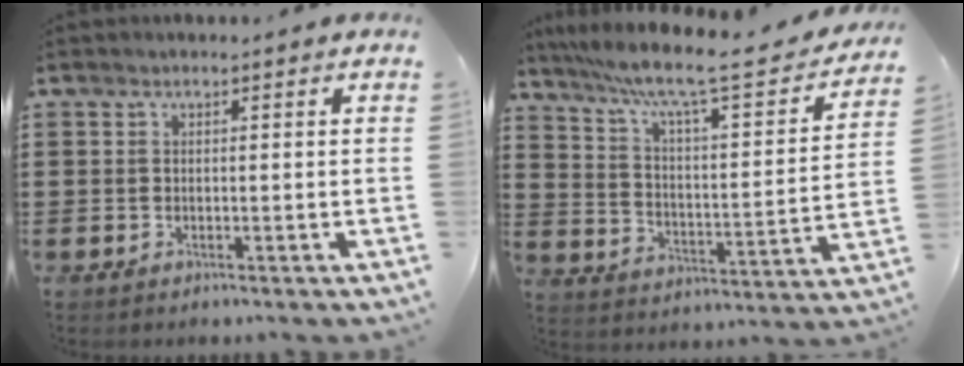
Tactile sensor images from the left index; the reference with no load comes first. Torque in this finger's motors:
{"motor_torque": [2.14, 0.00, 0.45, 0.16]}